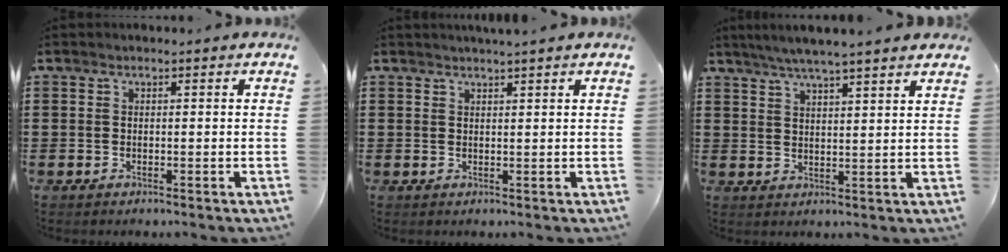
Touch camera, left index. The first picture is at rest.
{"total": 1.2, "force": [1.2, -0.1, 0.2], "torque": [-0.006, -0.001, 0.023]}
{"total": 4.6, "force": [4.1, -0.4, 2.0], "torque": [-0.051, -0.012, 0.071]}